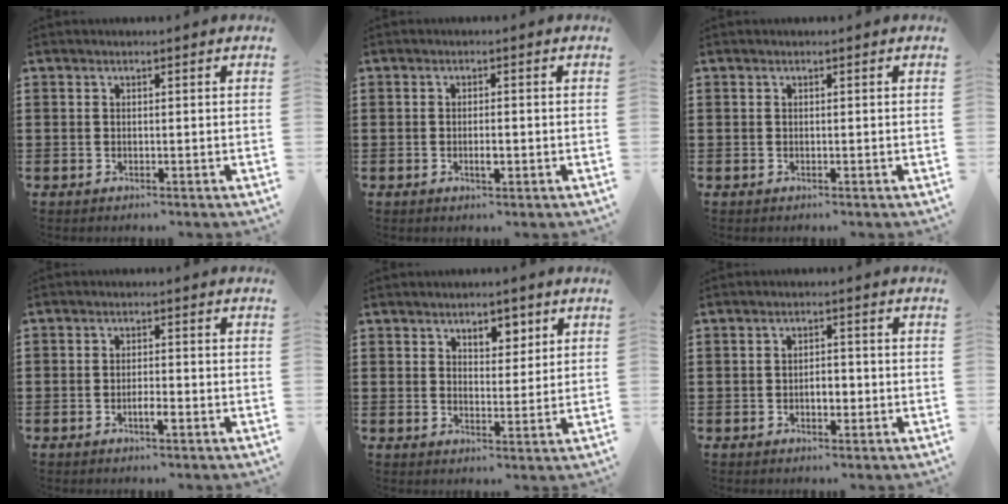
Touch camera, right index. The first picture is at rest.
{"total": 2.1, "force": [-0.6, 0.6, 1.9], "torque": [-0.034, -0.001, -0.009]}
{"total": 0.0}
{"total": 2.0, "force": [-1.1, 0.7, 1.6], "torque": [-0.029, 0.000, -0.020]}
{"total": 3.9, "force": [2.5, 2.3, 2.0], "torque": [-0.032, 0.007, 0.040]}
{"total": 3.0, "force": [-0.8, 1.5, 2.4], "torque": [-0.047, 0.003, -0.016]}